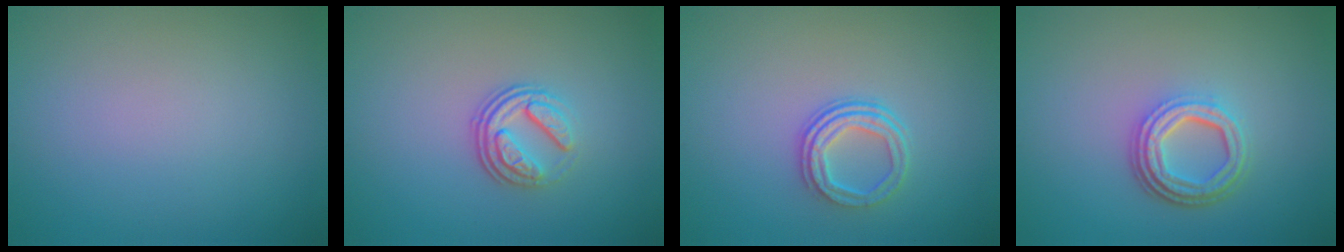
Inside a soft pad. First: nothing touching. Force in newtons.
{"total": 3.5, "press": 2.5, "slide": 2.4}
{"total": 3.0, "press": 2.3, "slide": 1.9}
{"total": 4.2, "press": 3.2, "slide": 2.7}